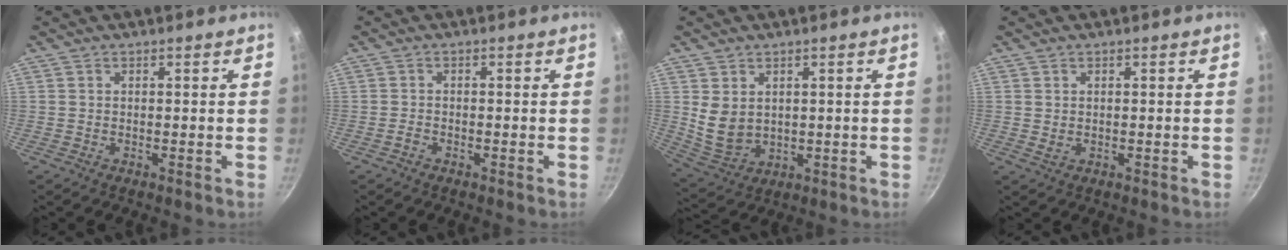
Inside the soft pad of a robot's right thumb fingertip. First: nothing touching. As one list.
[{"total": 1.0, "force": [-0.8, 0.5, 0.4], "torque": [-0.017, 0.008, -0.020]}, {"total": 7.3, "force": [1.5, 5.4, 4.6], "torque": [-0.073, -0.018, 0.050]}, {"total": 1.0, "force": [0.2, 0.7, 0.7], "torque": [-0.010, -0.002, 0.006]}]